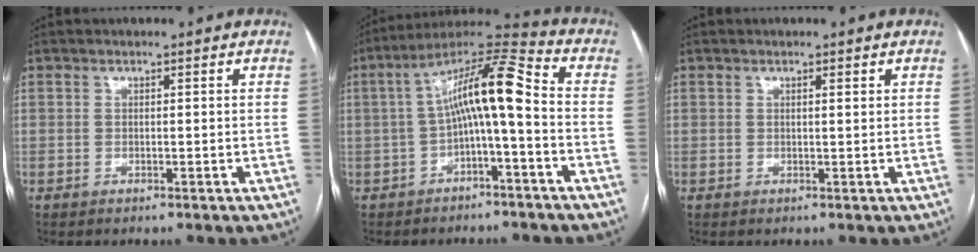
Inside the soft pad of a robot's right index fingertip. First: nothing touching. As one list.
[{"total": 11.5, "force": [-0.8, 1.5, 11.4], "torque": [-0.194, 0.046, -0.015]}, {"total": 0.7, "force": [0.4, 0.1, 0.5], "torque": [-0.010, 0.001, 0.005]}]